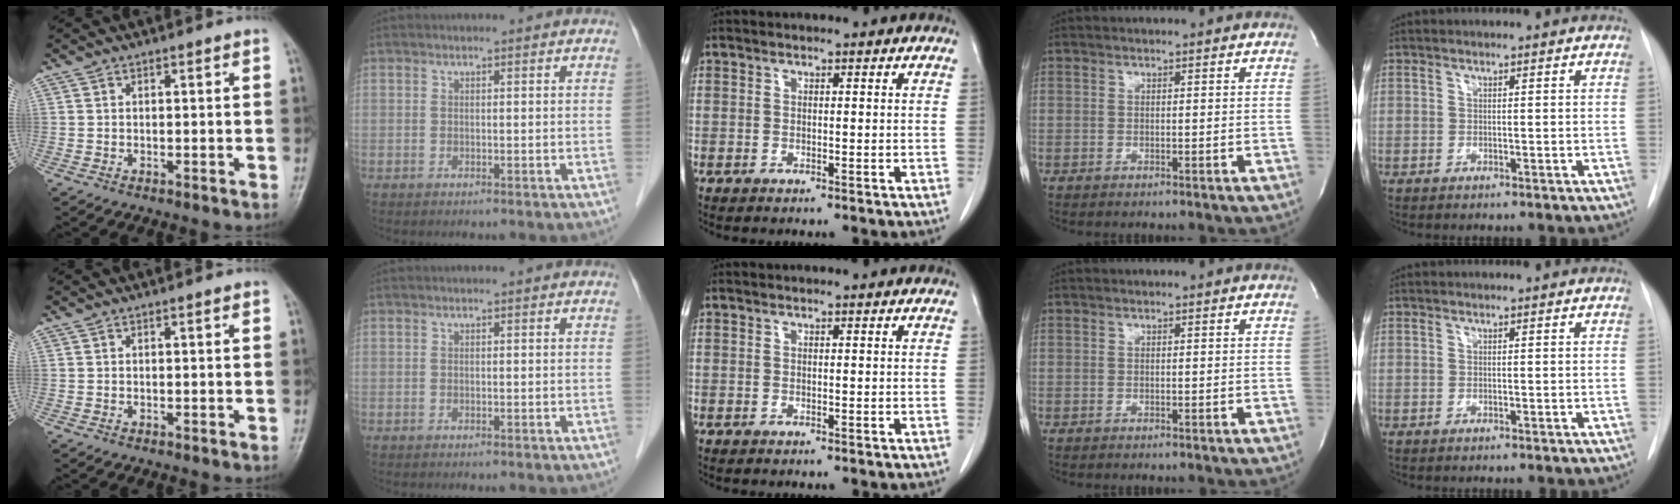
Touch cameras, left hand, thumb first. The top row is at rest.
{}